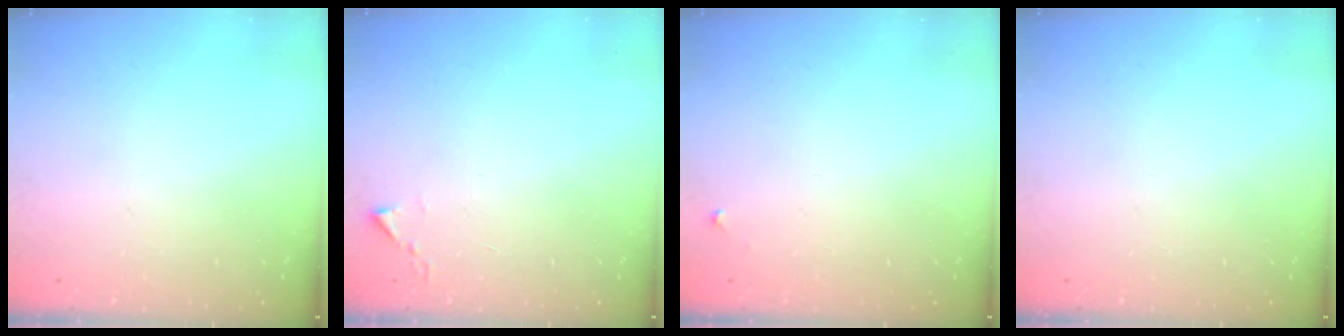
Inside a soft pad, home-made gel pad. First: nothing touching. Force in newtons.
{"total": 2.4, "press": 2.4, "slide": 0.3}
{"total": 4.2, "press": 4.1, "slide": 0.7}
{"total": 0.0}